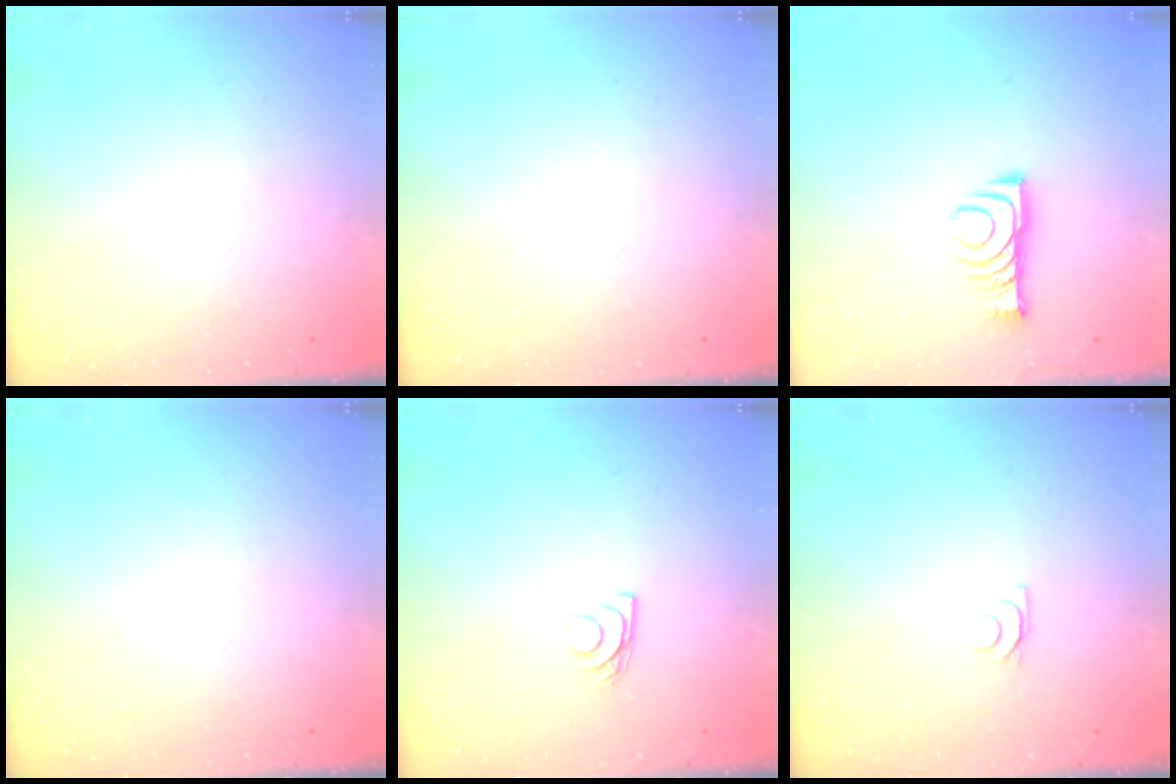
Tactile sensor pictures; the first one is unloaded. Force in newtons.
{"total": 0.0}
{"total": 9.4, "press": 9.4, "slide": 0.9}
{"total": 0.0}
{"total": 7.2, "press": 7.2, "slide": 0.6}
{"total": 4.2, "press": 4.1, "slide": 0.5}